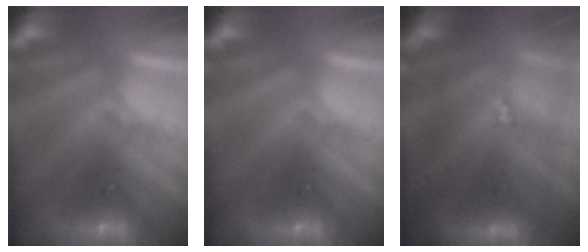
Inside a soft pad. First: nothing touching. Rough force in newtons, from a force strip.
{"total": 0.0}
{"total": 7.8}